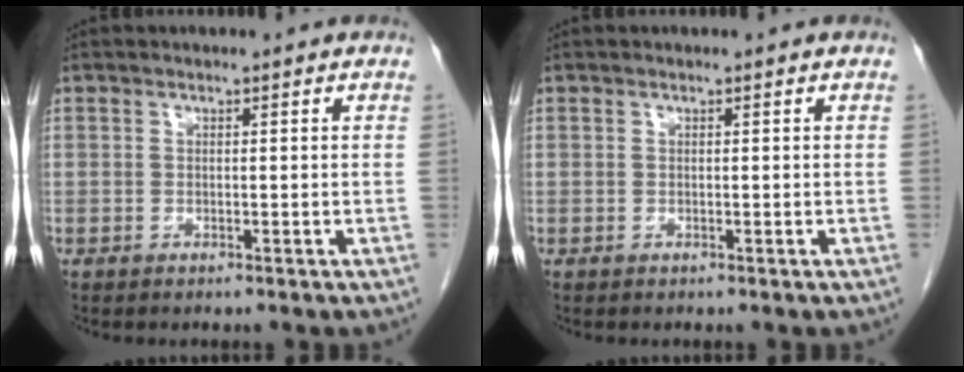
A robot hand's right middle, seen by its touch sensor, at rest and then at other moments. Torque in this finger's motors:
{"motor_torque": [-0.23, 0.03, -0.05, -0.01]}